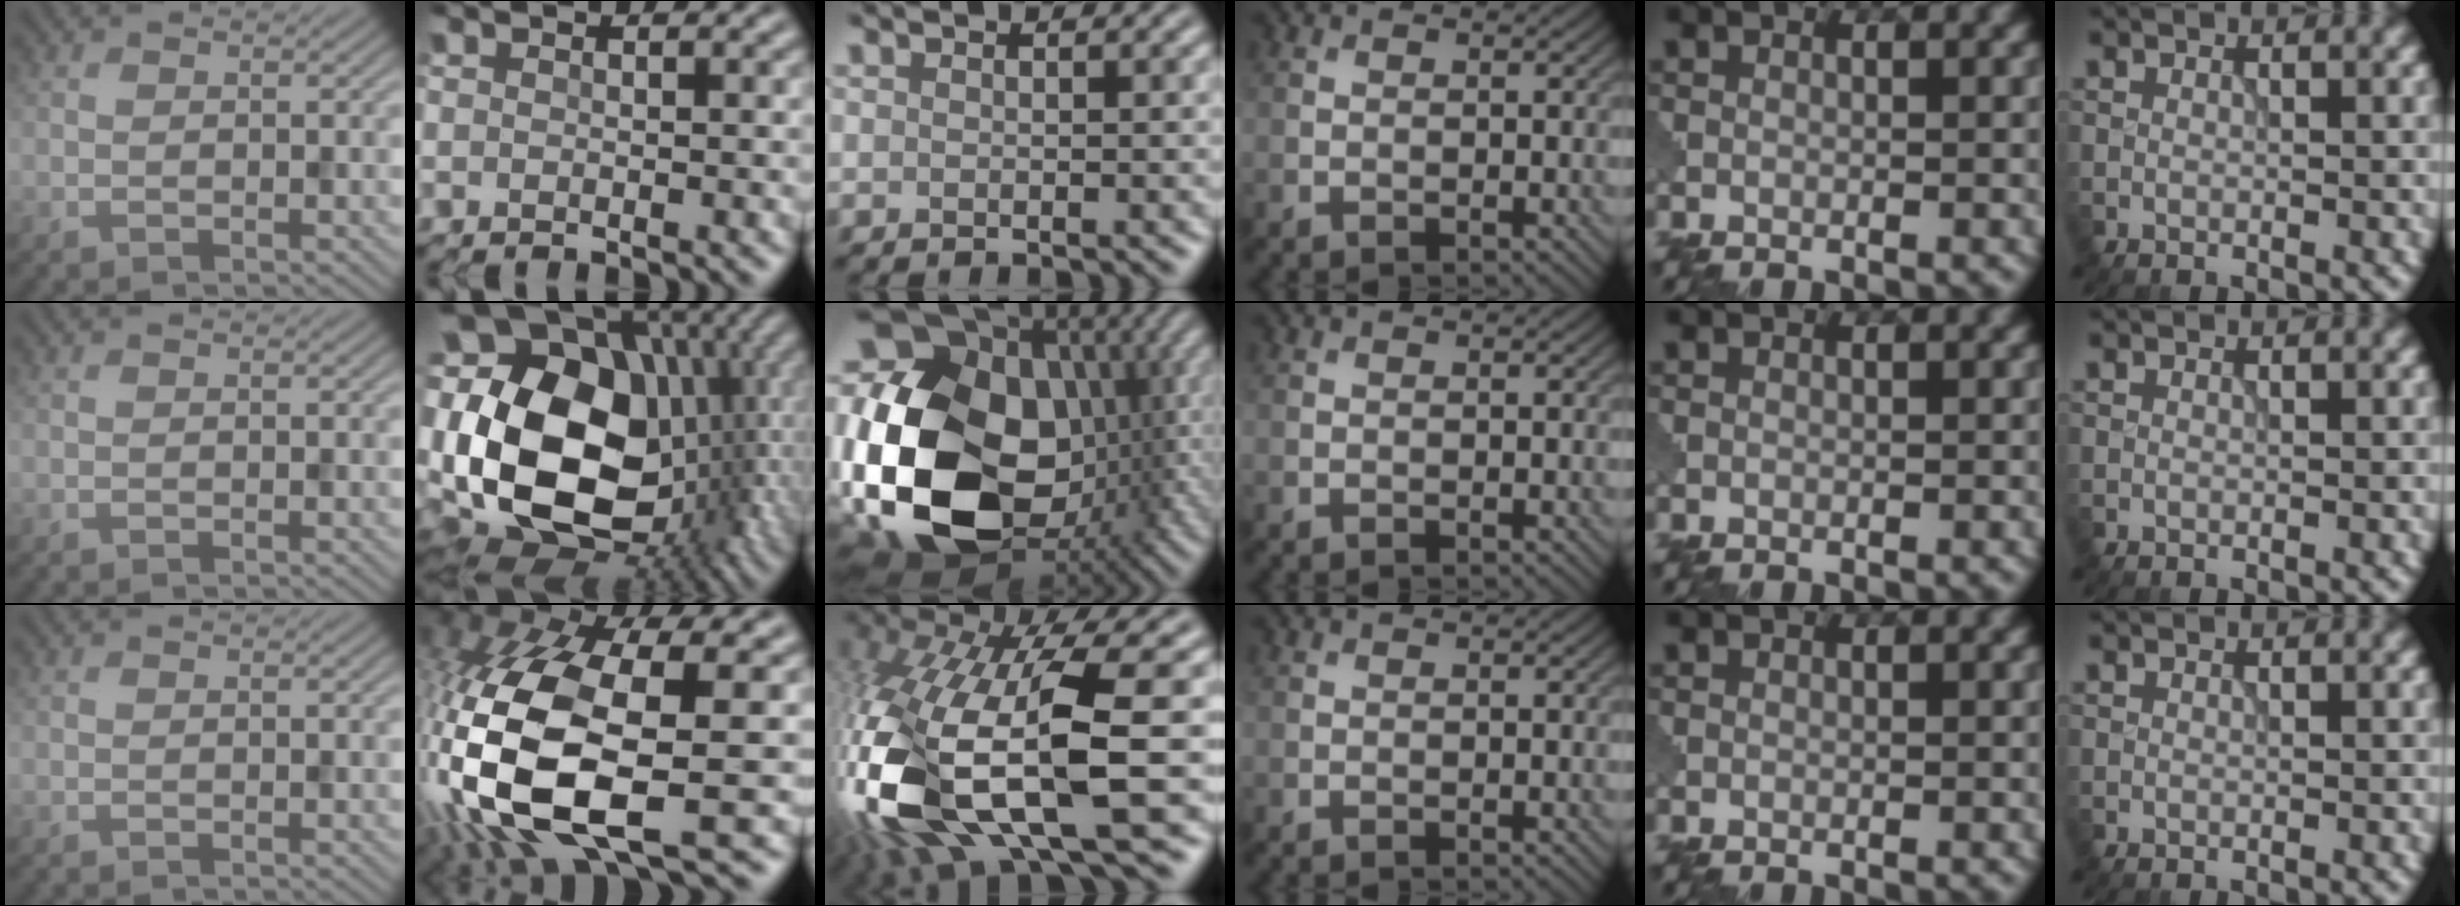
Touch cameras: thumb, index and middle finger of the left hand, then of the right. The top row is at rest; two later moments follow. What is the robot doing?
{"motion": "disassemble", "object": "puzzle pieces"}